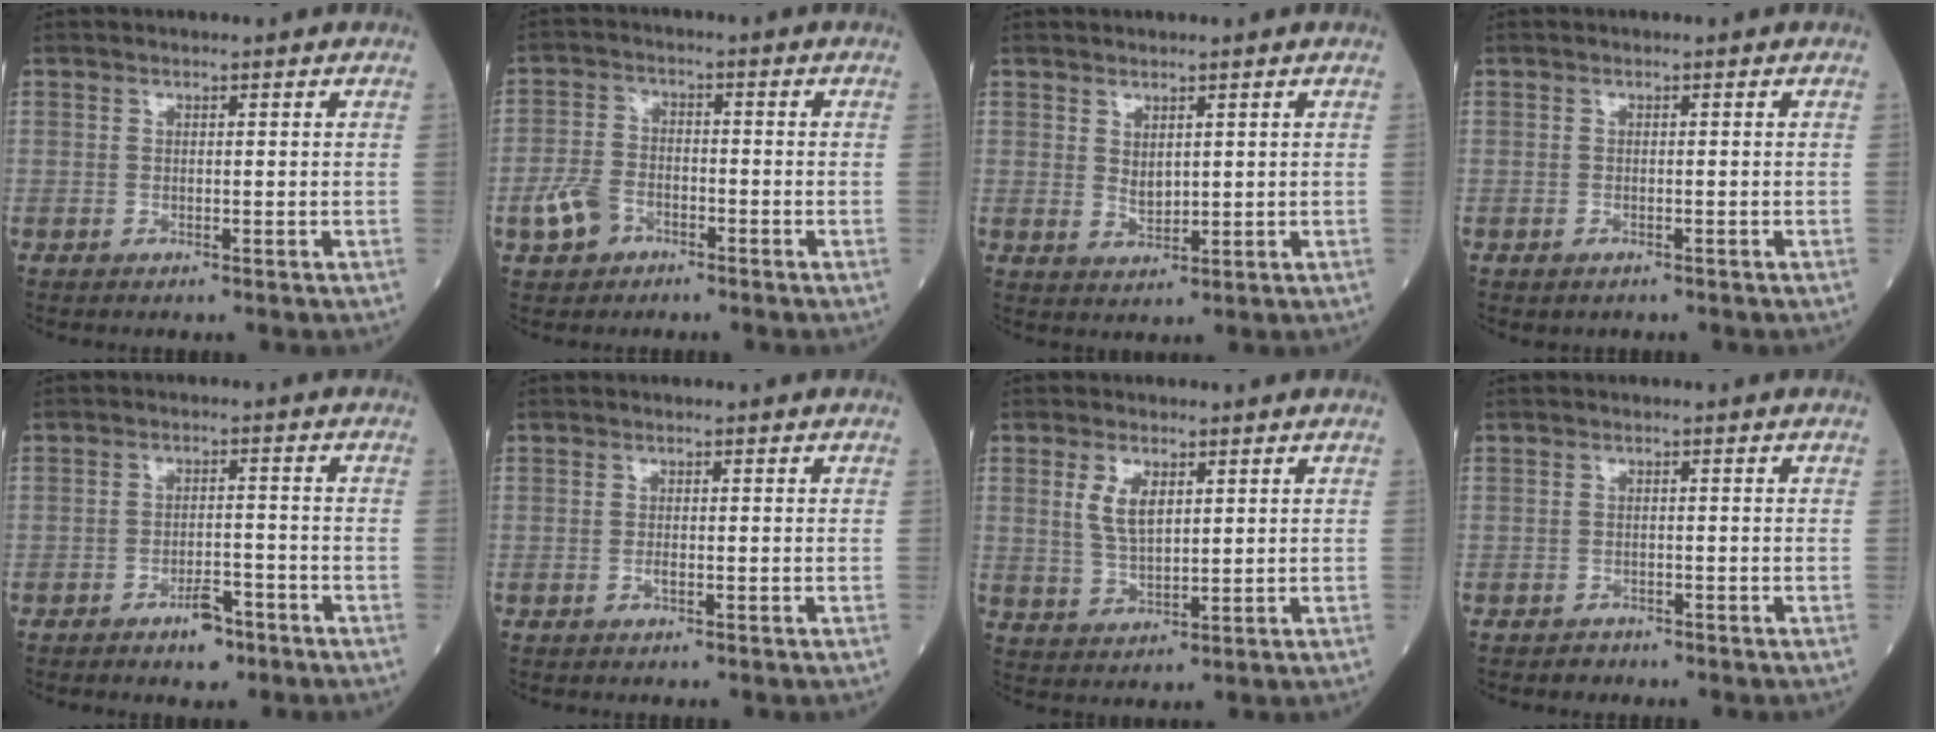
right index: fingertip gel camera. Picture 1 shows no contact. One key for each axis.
{"total": 5.6, "fx": -3.1, "fy": 3.6, "fz": 2.9, "tx": -0.073, "ty": 0.010, "tz": -0.057}
{"total": 2.4, "fx": 0.9, "fy": 1.3, "fz": 1.8, "tx": -0.034, "ty": -0.005, "tz": 0.023}
{"total": 0.7, "fx": -0.5, "fy": 0.4, "fz": 0.3, "tx": -0.009, "ty": -0.001, "tz": -0.005}
{"total": 4.2, "fx": -2.9, "fy": 1.7, "fz": 2.5, "tx": -0.039, "ty": 0.005, "tz": -0.042}
{"total": 0.6, "fx": -0.3, "fy": 0.1, "fz": 0.6, "tx": -0.013, "ty": 0.000, "tz": -0.005}
{"total": 5.1, "fx": 1.9, "fy": 2.2, "fz": 4.2, "tx": -0.088, "ty": 0.001, "tz": 0.041}
{"total": 1.3, "fx": -1.1, "fy": 0.7, "fz": -0.1, "tx": -0.005, "ty": 0.002, "tz": -0.020}